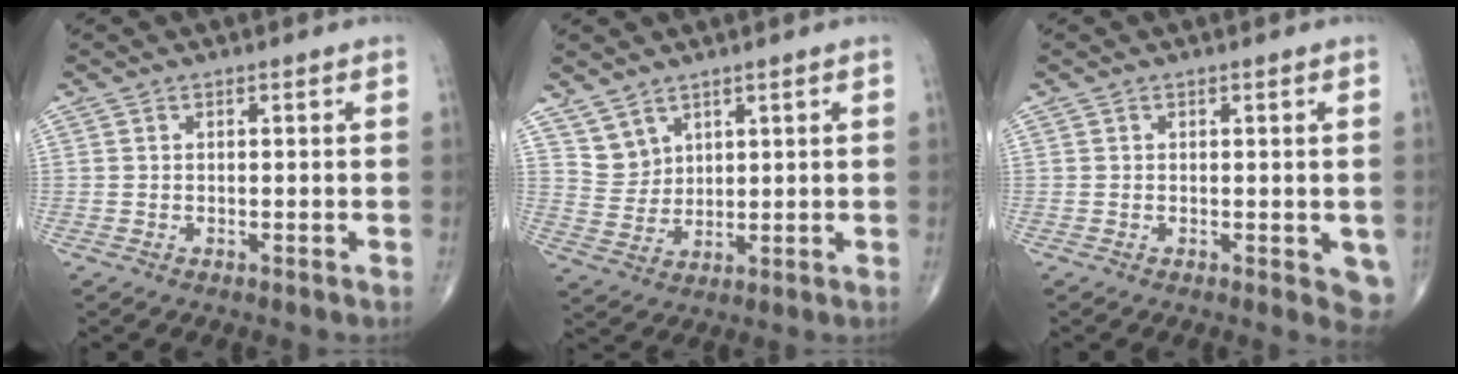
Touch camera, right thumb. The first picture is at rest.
{"total": 4.5, "force": [3.4, 2.9, 0.5], "torque": [0.012, -0.031, 0.074]}
{"total": 4.1, "force": [-0.9, 2.0, 3.5], "torque": [-0.020, -0.006, -0.013]}